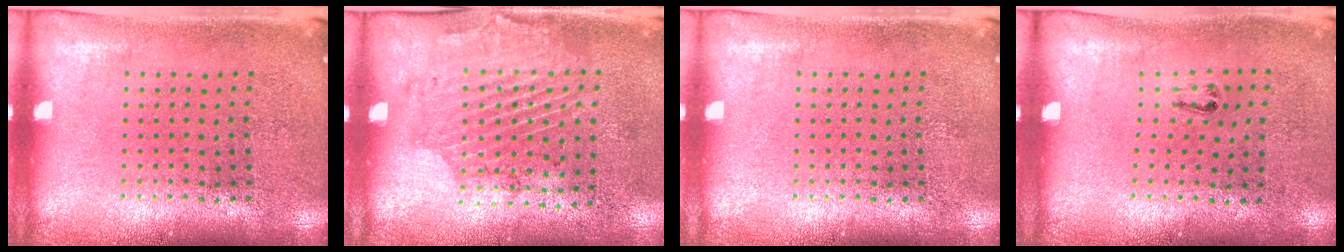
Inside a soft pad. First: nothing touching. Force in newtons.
{"total": 1.7, "press": 1.2, "slide": 1.2}
{"total": 0.0}
{"total": 0.6, "press": 0.3, "slide": 0.5}